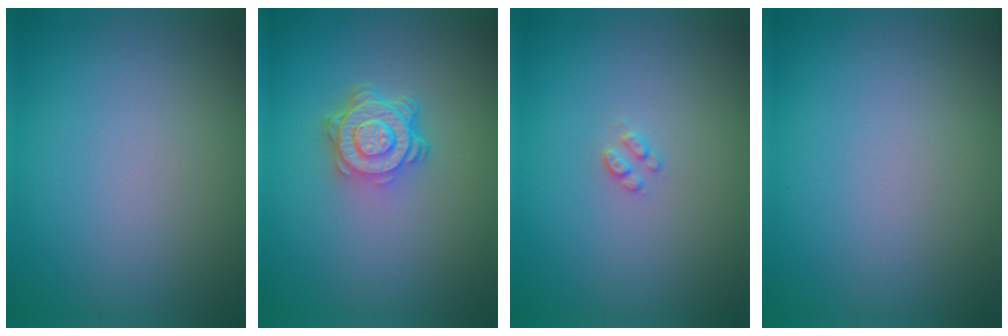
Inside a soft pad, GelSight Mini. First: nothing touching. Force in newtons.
{"total": 4.6, "press": 3.3, "slide": 3.2}
{"total": 1.0, "press": 0.9, "slide": 0.2}
{"total": 0.0}